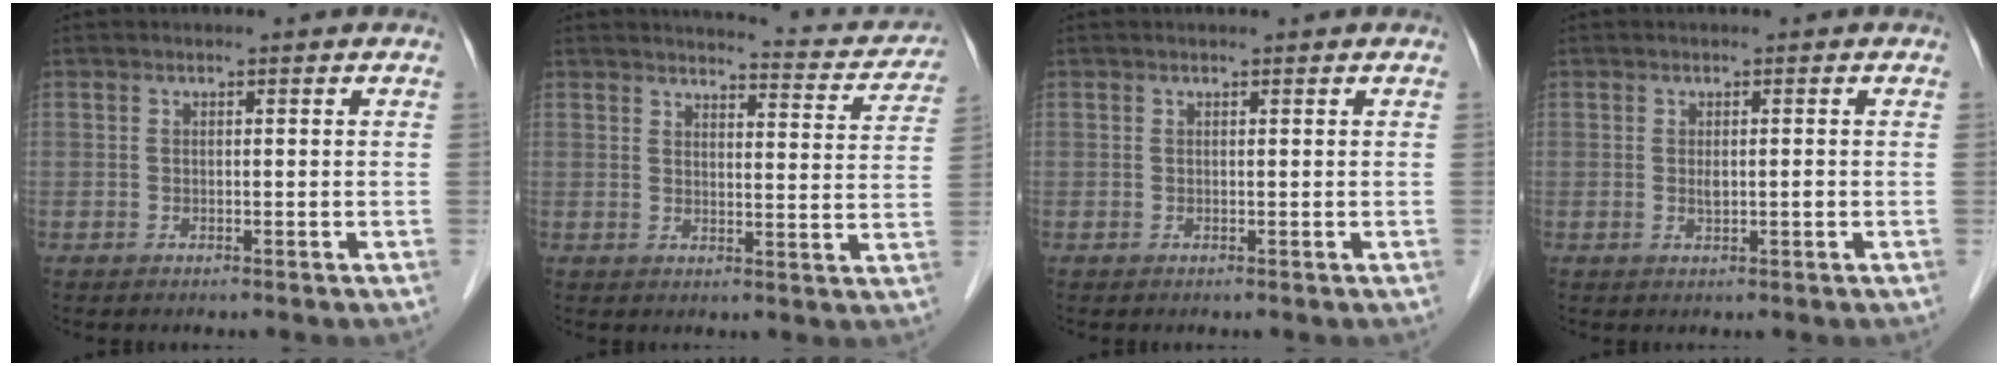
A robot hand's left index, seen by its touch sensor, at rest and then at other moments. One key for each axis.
{"total": 11.8, "fx": 11.3, "fy": 2.2, "fz": 2.6, "tx": -0.011, "ty": -0.026, "tz": 0.109}
{"total": 0.6, "fx": 0.6, "fy": 0.0, "fz": 0.2, "tx": -0.007, "ty": 0.005, "tz": 0.009}
{"total": 1.4, "fx": 0.0, "fy": 0.4, "fz": 1.3, "tx": -0.025, "ty": -0.003, "tz": 0.002}